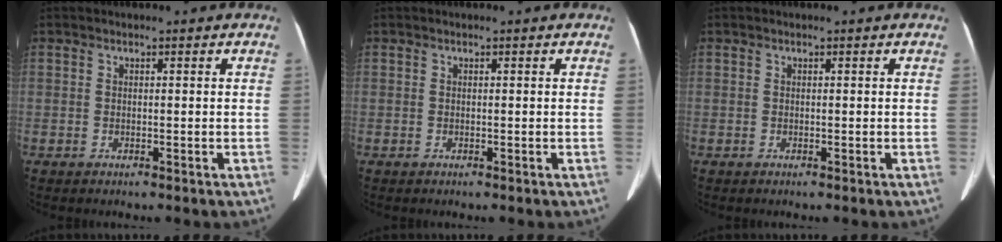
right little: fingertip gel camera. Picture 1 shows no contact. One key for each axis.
{"total": 0.0}
{"total": 0.0}